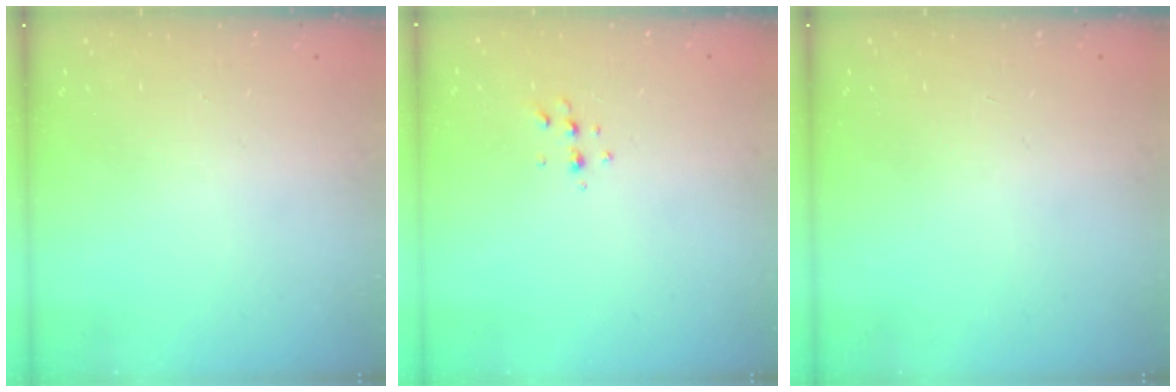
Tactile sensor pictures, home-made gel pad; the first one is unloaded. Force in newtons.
{"total": 4.3, "press": 4.2, "slide": 0.6}
{"total": 0.0}